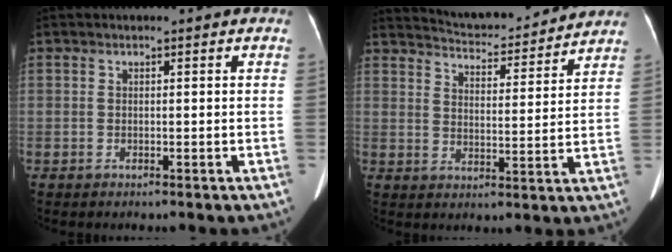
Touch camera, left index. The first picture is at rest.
{"total": 14.8, "force": [14.1, 1.5, 4.3], "torque": [-0.069, 0.006, 0.198]}